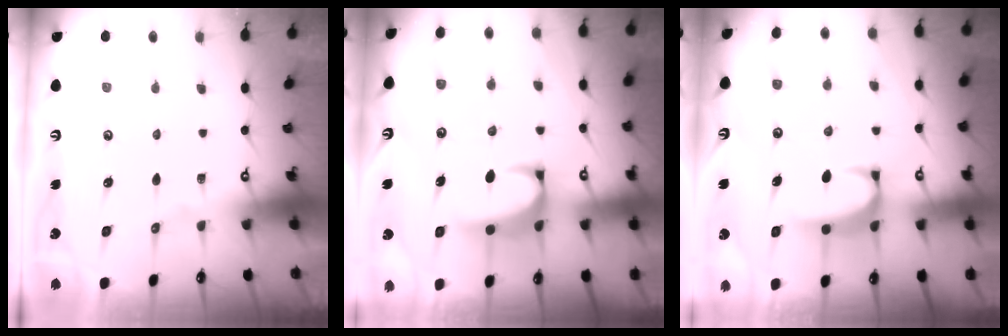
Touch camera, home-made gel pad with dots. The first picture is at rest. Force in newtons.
{"total": 2.4, "press": 2.2, "slide": 0.9}
{"total": 1.6, "press": 1.6, "slide": 0.4}